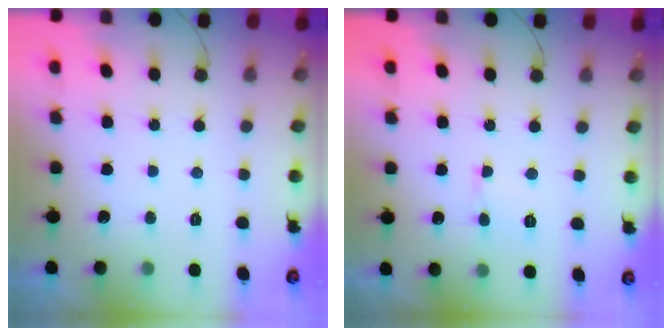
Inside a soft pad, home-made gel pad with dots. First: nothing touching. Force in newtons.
{"total": 2.6, "press": 2.6, "slide": 0.3}